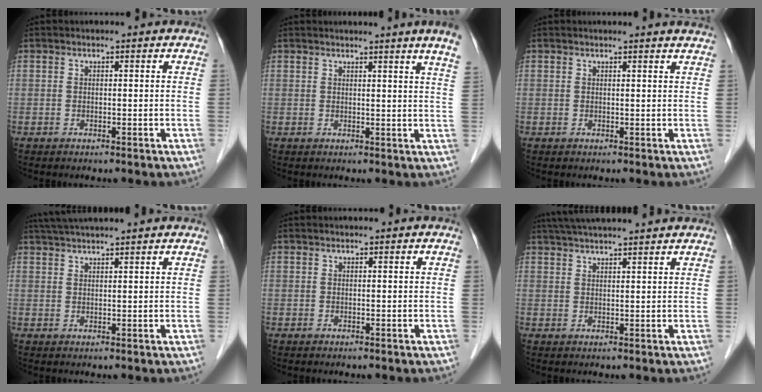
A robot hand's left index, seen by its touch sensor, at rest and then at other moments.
{"total": 6.4, "force": [5.4, -1.6, 3.2], "torque": [-0.033, -0.024, 0.044]}
{"total": 3.0, "force": [2.8, -0.4, 0.8], "torque": [-0.015, -0.002, 0.023]}
{"total": 8.4, "force": [7.4, -0.7, 3.9], "torque": [-0.066, 0.040, 0.109]}
{"total": 0.0}
{"total": 12.0, "force": [10.7, 0.0, 5.5], "torque": [-0.092, 0.038, 0.151]}